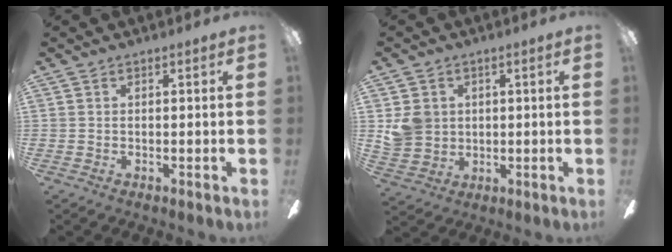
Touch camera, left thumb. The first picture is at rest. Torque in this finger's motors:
{"motor_torque": [0.81, 0.78, 0.67, -0.73, 0.07]}